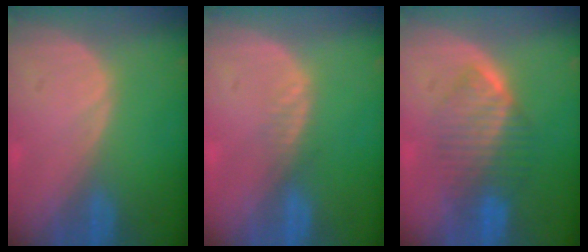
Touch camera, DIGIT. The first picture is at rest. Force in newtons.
{"total": 1.4, "press": 1.3, "slide": 0.2}
{"total": 6.5, "press": 6.4, "slide": 1.0}